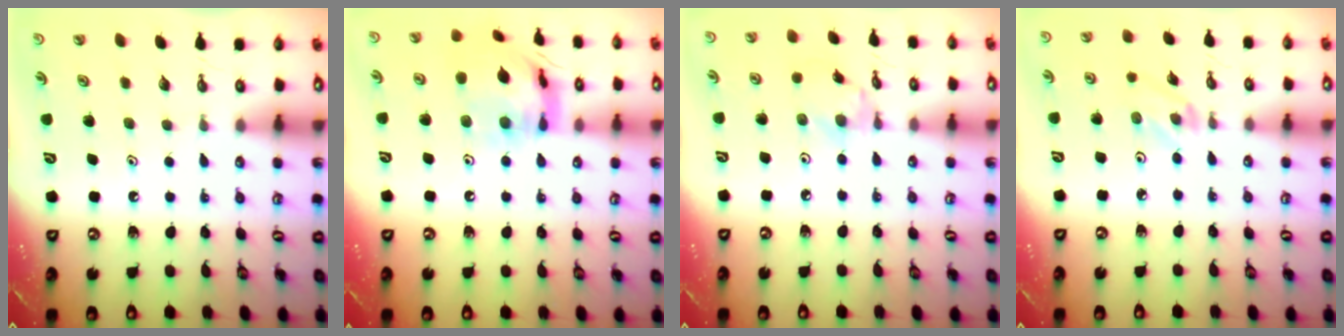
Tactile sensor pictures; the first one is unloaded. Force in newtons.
{"total": 16.0, "press": 16.0, "slide": 1.6}
{"total": 2.8, "press": 2.8, "slide": 0.1}
{"total": 2.6, "press": 2.6, "slide": 0.4}